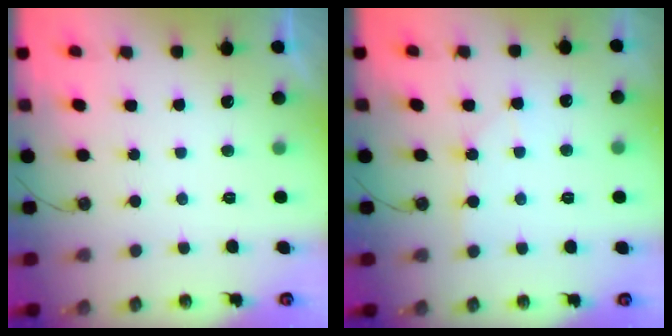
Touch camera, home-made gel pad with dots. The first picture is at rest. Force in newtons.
{"total": 3.9, "press": 3.9, "slide": 0.5}